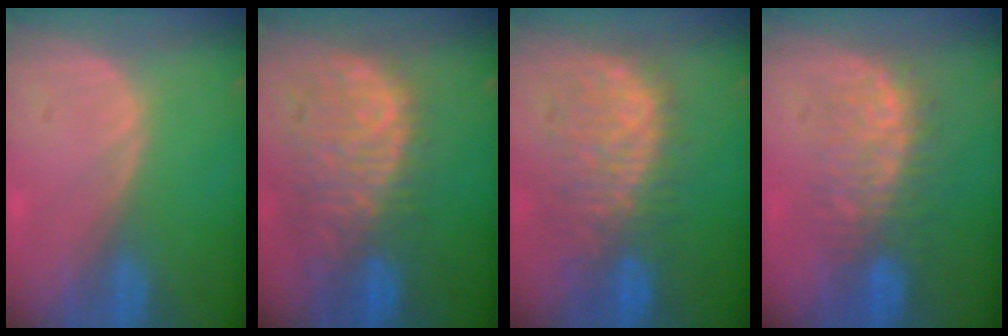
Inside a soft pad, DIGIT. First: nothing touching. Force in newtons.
{"total": 11.5, "press": 9.8, "slide": 5.9}
{"total": 9.8, "press": 9.2, "slide": 3.6}
{"total": 7.7, "press": 7.7, "slide": 1.2}